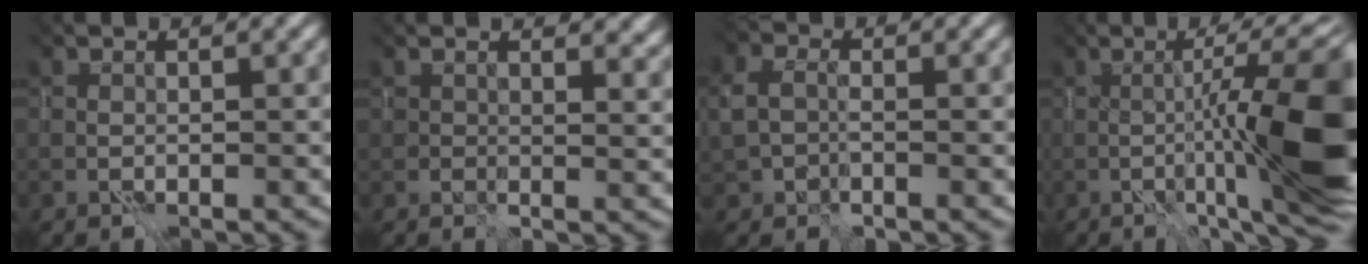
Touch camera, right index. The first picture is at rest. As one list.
[{"total": 3.3, "force": [2.2, 1.7, 1.8], "torque": [-0.020, -0.011, 0.039]}, {"total": 3.1, "force": [-0.3, 2.2, 2.2], "torque": [-0.048, 0.003, -0.002]}, {"total": 11.4, "force": [-3.2, 0.3, 11.0], "torque": [-0.148, 0.001, -0.031]}]